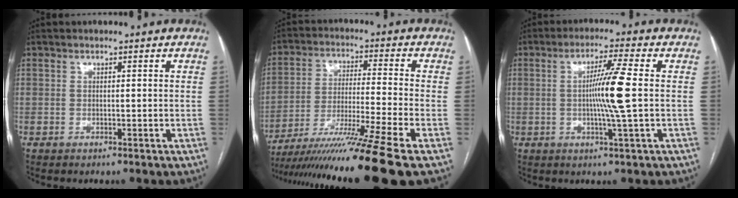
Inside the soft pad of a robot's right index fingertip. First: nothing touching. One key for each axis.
{"total": 17.3, "fx": -13.3, "fy": -3.6, "fz": 10.5, "tx": -0.176, "ty": -0.037, "tz": -0.226}
{"total": 7.6, "fx": 0.0, "fy": -1.3, "fz": 7.5, "tx": -0.137, "ty": -0.003, "tz": -0.001}